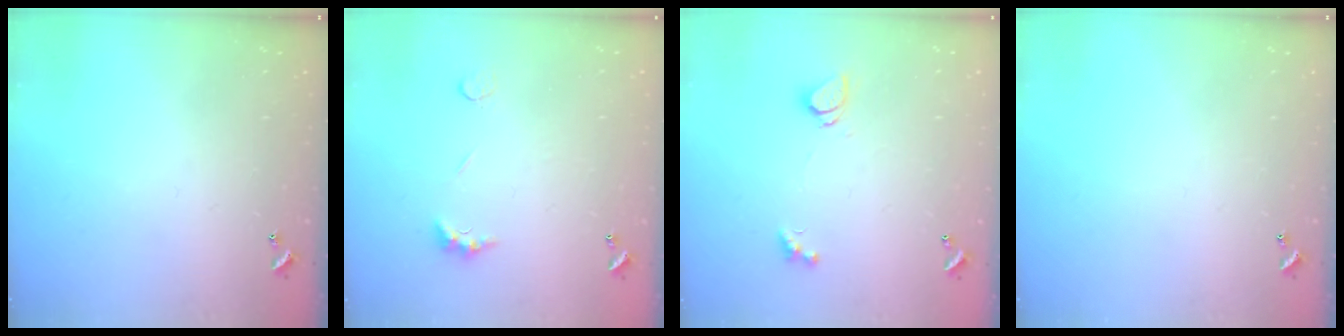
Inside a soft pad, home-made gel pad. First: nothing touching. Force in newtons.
{"total": 2.5, "press": 2.4, "slide": 0.7}
{"total": 1.6, "press": 1.6, "slide": 0.2}
{"total": 0.0}